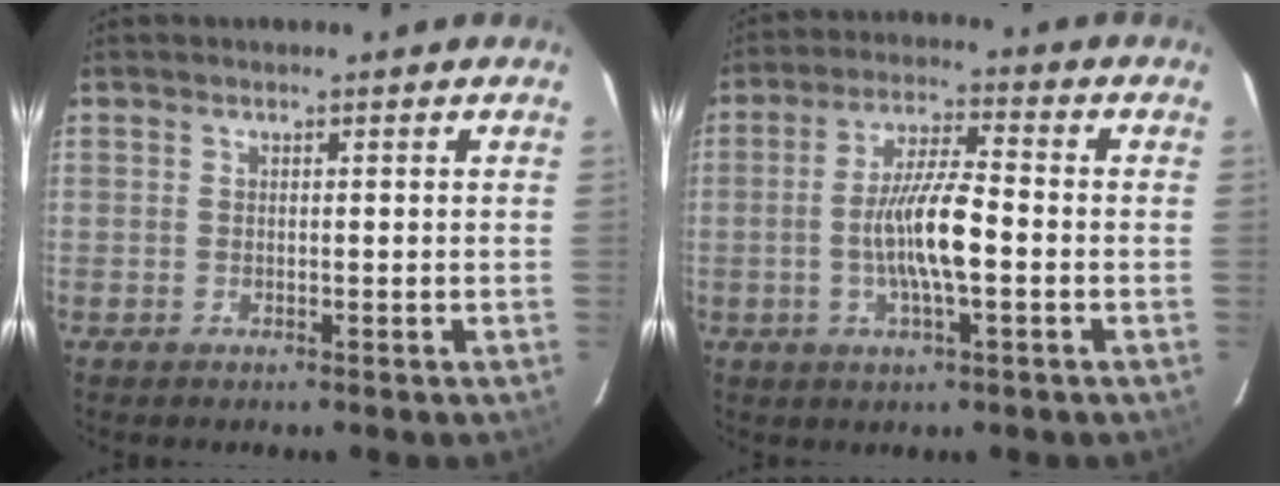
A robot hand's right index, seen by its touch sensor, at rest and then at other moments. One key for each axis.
{"total": 9.7, "fx": -2.0, "fy": 1.7, "fz": 9.4, "tx": -0.180, "ty": 0.001, "tz": -0.037}